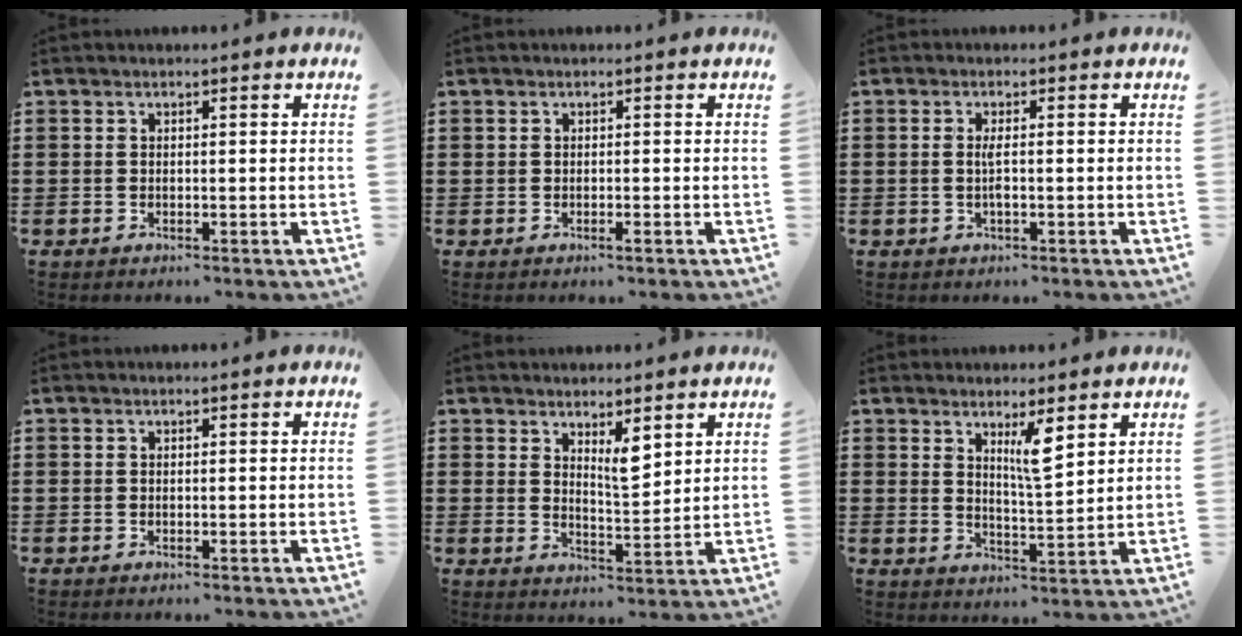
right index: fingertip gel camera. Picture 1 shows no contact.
{"total": 0.6, "force": [-0.2, 0.1, 0.6], "torque": [-0.011, -0.005, -0.003]}
{"total": 2.1, "force": [-0.2, 0.3, 2.1], "torque": [-0.049, -0.003, -0.007]}
{"total": 0.0}
{"total": 4.5, "force": [3.4, 1.2, 2.8], "torque": [-0.045, -0.010, 0.057]}
{"total": 5.2, "force": [3.1, 0.8, 4.0], "torque": [-0.071, -0.004, 0.050]}